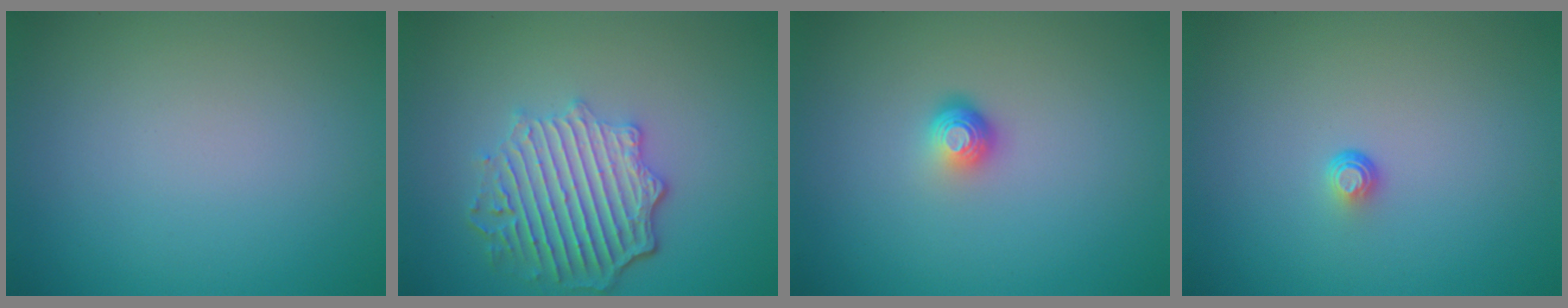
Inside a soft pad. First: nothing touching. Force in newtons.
{"total": 5.8, "press": 4.6, "slide": 3.6}
{"total": 1.8, "press": 1.2, "slide": 1.4}
{"total": 0.9, "press": 0.5, "slide": 0.7}